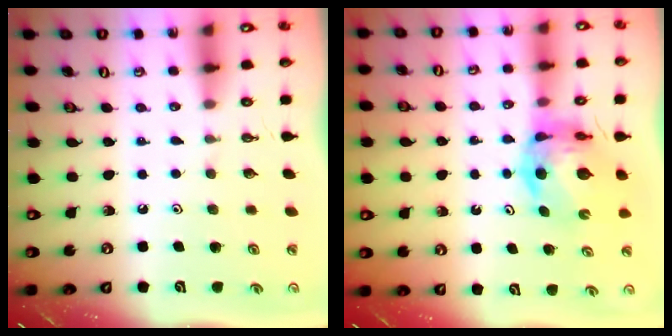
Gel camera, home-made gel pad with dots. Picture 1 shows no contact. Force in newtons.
{"total": 9.4, "press": 9.4, "slide": 1.0}